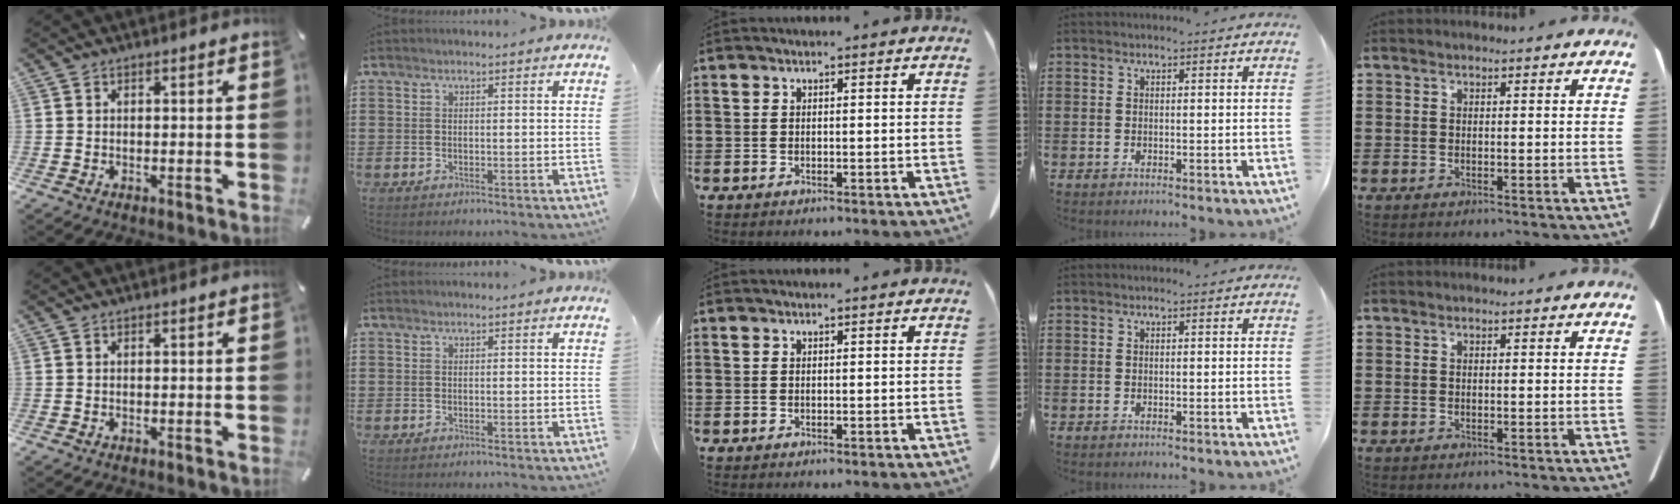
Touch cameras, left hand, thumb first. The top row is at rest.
{}